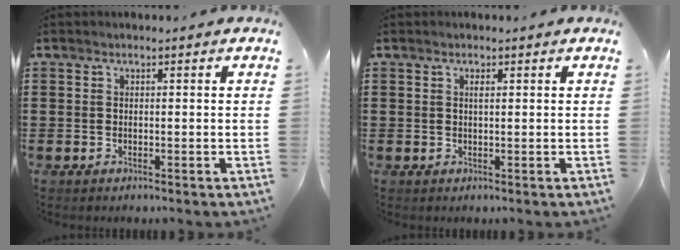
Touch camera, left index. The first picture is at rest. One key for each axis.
{"total": 1.0, "fx": 0.4, "fy": 0.2, "fz": 0.8, "tx": -0.018, "ty": 0.002, "tz": 0.008}